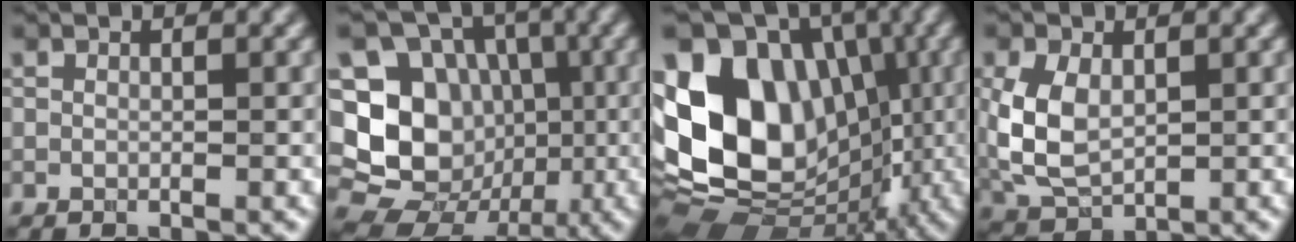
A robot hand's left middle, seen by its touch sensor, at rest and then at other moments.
{"total": 15.1, "force": [-0.6, 13.8, 6.2], "torque": [-0.143, 0.027, -0.024]}
{"total": 14.8, "force": [0.1, 11.1, 9.7], "torque": [-0.172, 0.014, -0.021]}
{"total": 5.1, "force": [0.6, 3.4, 3.8], "torque": [-0.094, 0.001, 0.017]}